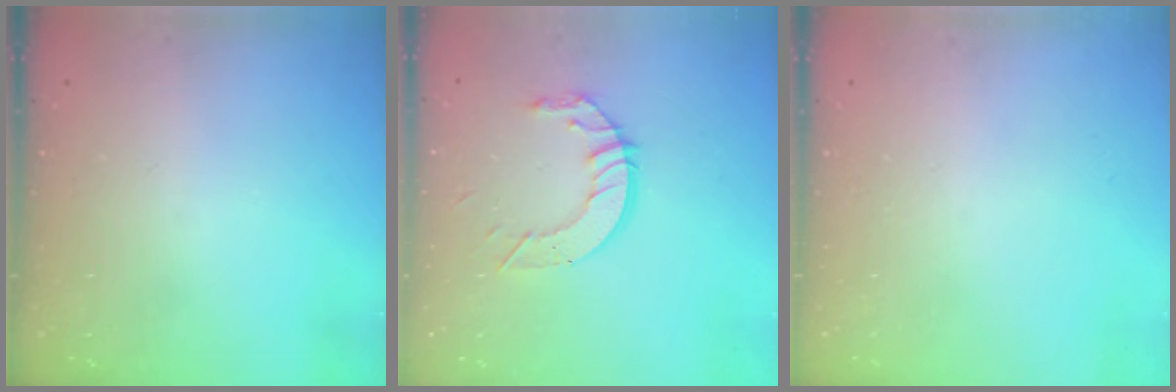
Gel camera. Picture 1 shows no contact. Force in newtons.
{"total": 8.9, "press": 8.9, "slide": 0.7}
{"total": 0.0}